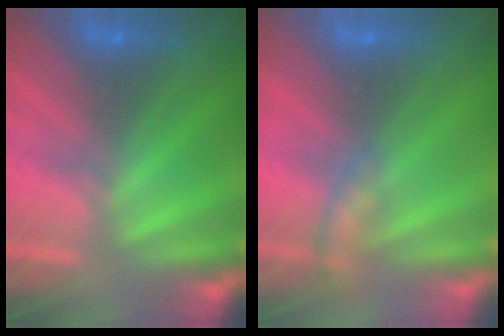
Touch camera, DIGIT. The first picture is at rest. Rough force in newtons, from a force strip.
{"total": 2.3}